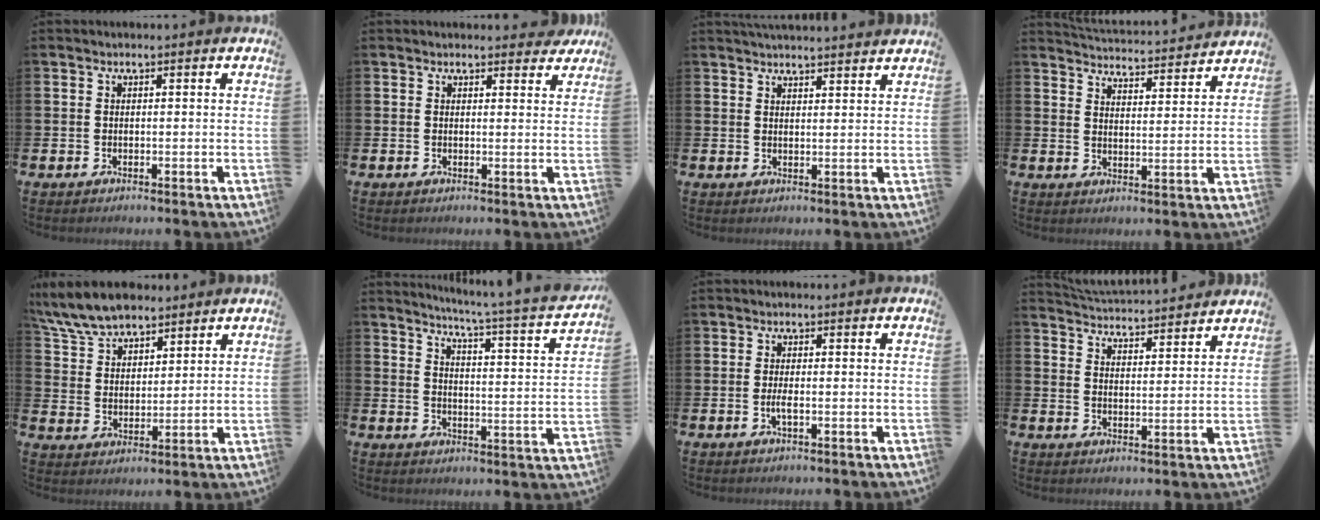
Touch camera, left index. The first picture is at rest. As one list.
[{"total": 1.9, "force": [1.8, 0.6, 0.1], "torque": [0.012, -0.009, 0.029]}, {"total": 3.0, "force": [3.0, 0.0, 0.1], "torque": [-0.007, -0.014, 0.054]}, {"total": 4.3, "force": [4.3, 0.1, 0.0], "torque": [-0.014, -0.040, 0.073]}, {"total": 8.4, "force": [7.6, 2.8, 2.4], "torque": [-0.084, -0.019, 0.145]}, {"total": 4.6, "force": [3.9, -0.7, 2.2], "torque": [-0.055, -0.043, 0.056]}, {"total": 1.5, "force": [-0.4, 0.4, 1.4], "torque": [-0.034, 0.004, -0.006]}, {"total": 4.7, "force": [4.7, 0.0, -0.1], "torque": [-0.014, -0.041, 0.080]}]